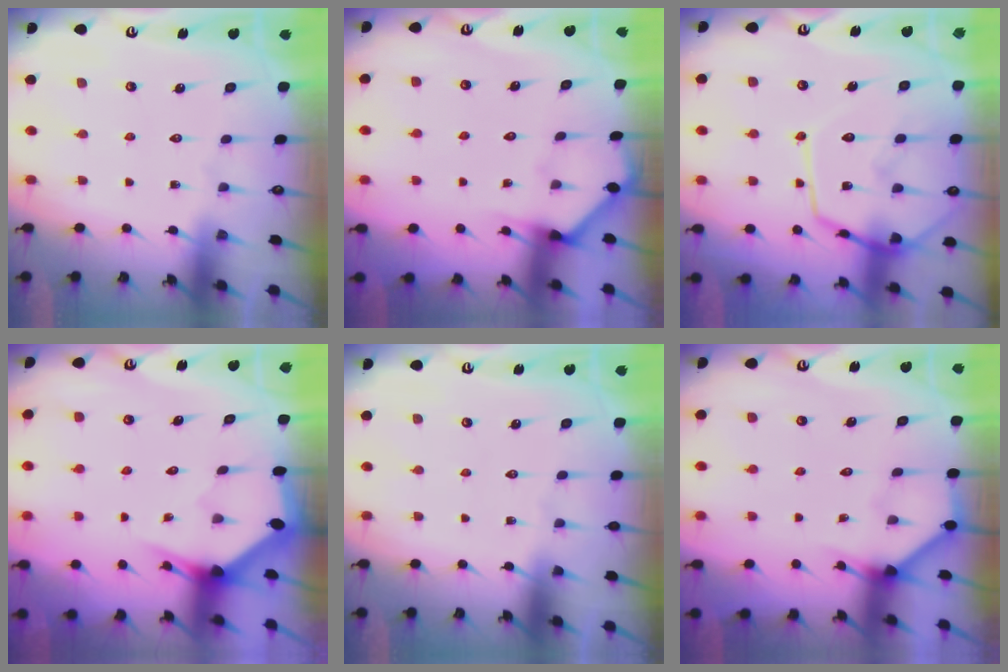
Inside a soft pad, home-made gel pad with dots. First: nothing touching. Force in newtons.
{"total": 2.6, "press": 2.6, "slide": 0.2}
{"total": 14.1, "press": 14.1, "slide": 1.3}
{"total": 3.0, "press": 3.0, "slide": 0.1}
{"total": 0.0}
{"total": 3.5, "press": 3.4, "slide": 0.4}